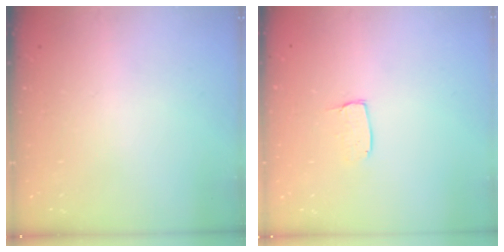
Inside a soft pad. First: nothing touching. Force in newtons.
{"total": 4.9, "press": 4.8, "slide": 0.4}